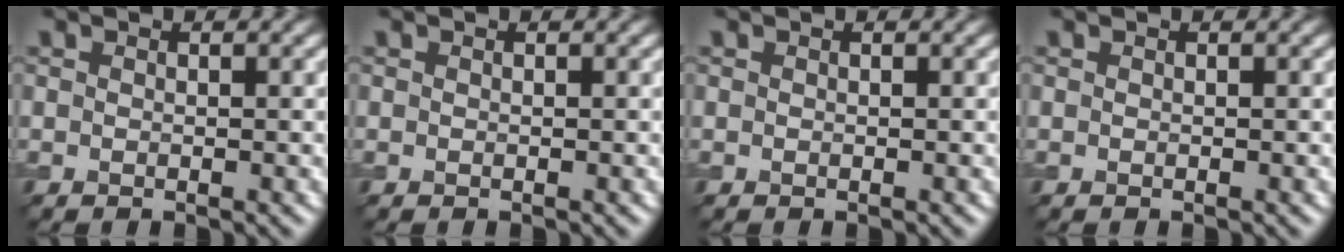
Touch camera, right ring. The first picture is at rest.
{"total": 0.0}
{"total": 0.0}
{"total": 0.0}